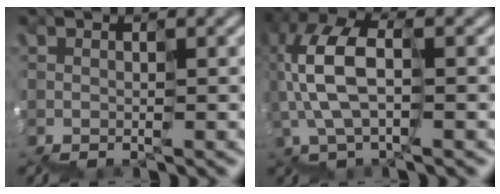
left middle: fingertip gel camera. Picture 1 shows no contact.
{"total": 5.2, "force": [1.2, 2.1, 4.6], "torque": [-0.129, 0.030, 0.017]}